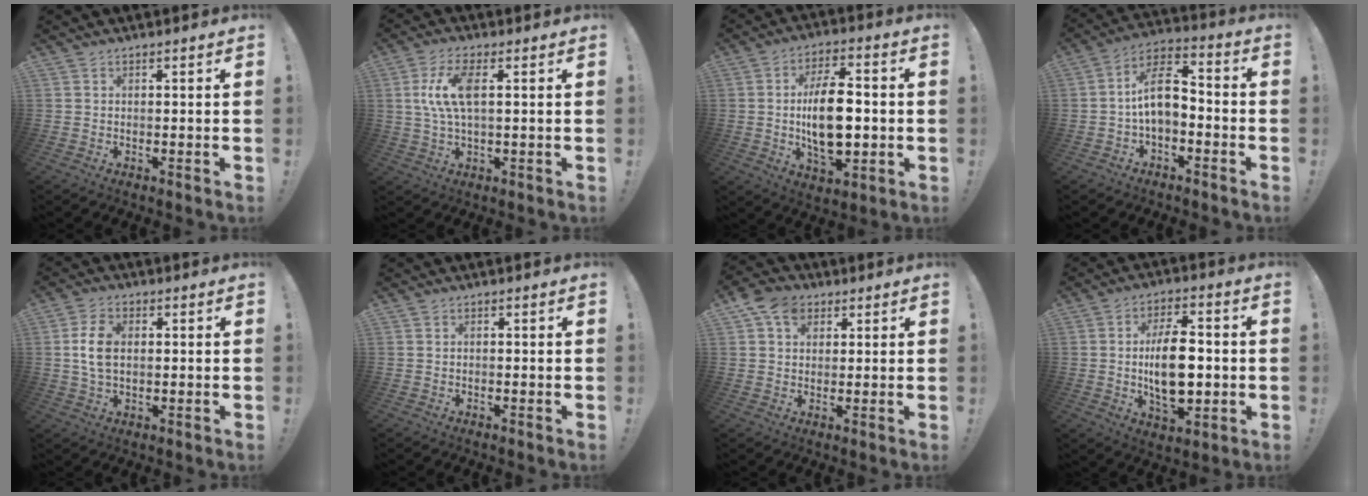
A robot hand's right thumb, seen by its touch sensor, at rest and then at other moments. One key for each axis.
{"total": 10.1, "fx": 1.6, "fy": 3.9, "fz": 9.2, "tx": -0.178, "ty": -0.003, "tz": 0.027}
{"total": 16.3, "fx": -0.6, "fy": 8.6, "fz": 13.8, "tx": -0.247, "ty": 0.000, "tz": -0.017}
{"total": 11.2, "fx": -0.6, "fy": 6.5, "fz": 9.1, "tx": -0.151, "ty": 0.015, "tz": -0.008}
{"total": 8.3, "fx": 0.8, "fy": 5.2, "fz": 6.4, "tx": -0.125, "ty": -0.002, "tz": 0.013}
{"total": 0.0}
{"total": 8.0, "fx": 3.7, "fy": 5.9, "fz": 4.0, "tx": -0.065, "ty": -0.002, "tz": 0.071}
{"total": 15.5, "fx": -0.6, "fy": 8.3, "fz": 13.1, "tx": -0.228, "ty": -0.006, "tz": -0.019}